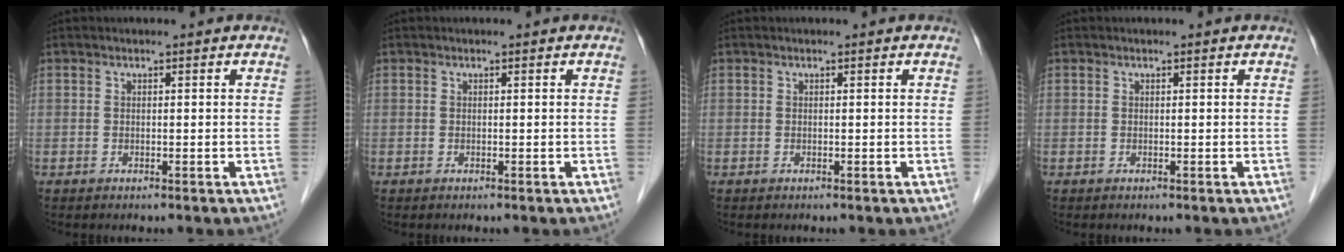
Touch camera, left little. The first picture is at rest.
{"total": 0.0}
{"total": 0.0}
{"total": 0.0}